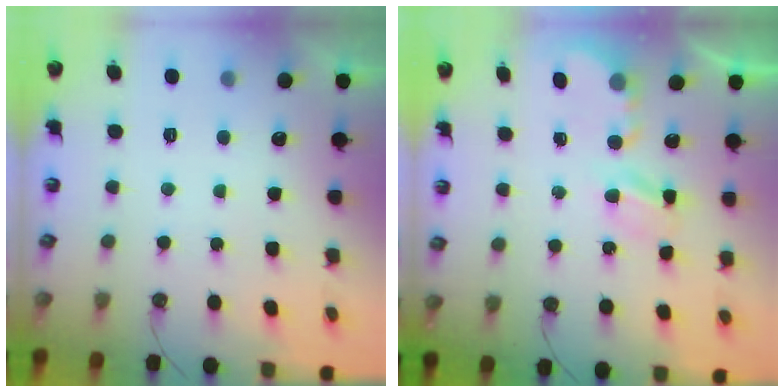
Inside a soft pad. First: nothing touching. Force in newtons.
{"total": 4.5, "press": 4.5, "slide": 0.1}